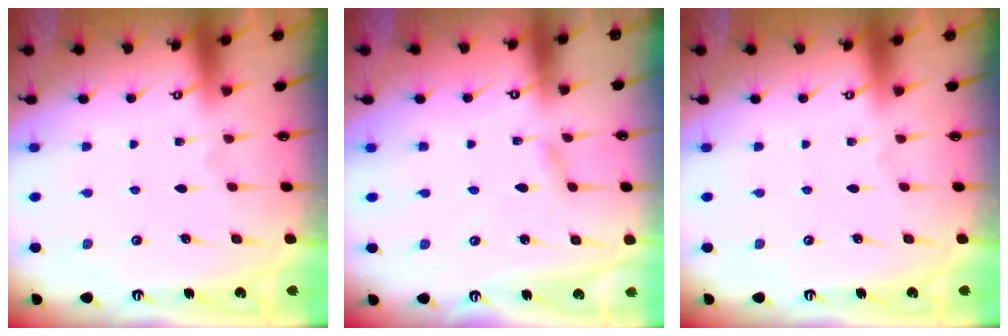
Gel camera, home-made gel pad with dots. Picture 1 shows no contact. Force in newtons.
{"total": 1.2, "press": 1.2, "slide": 0.1}
{"total": 0.0}